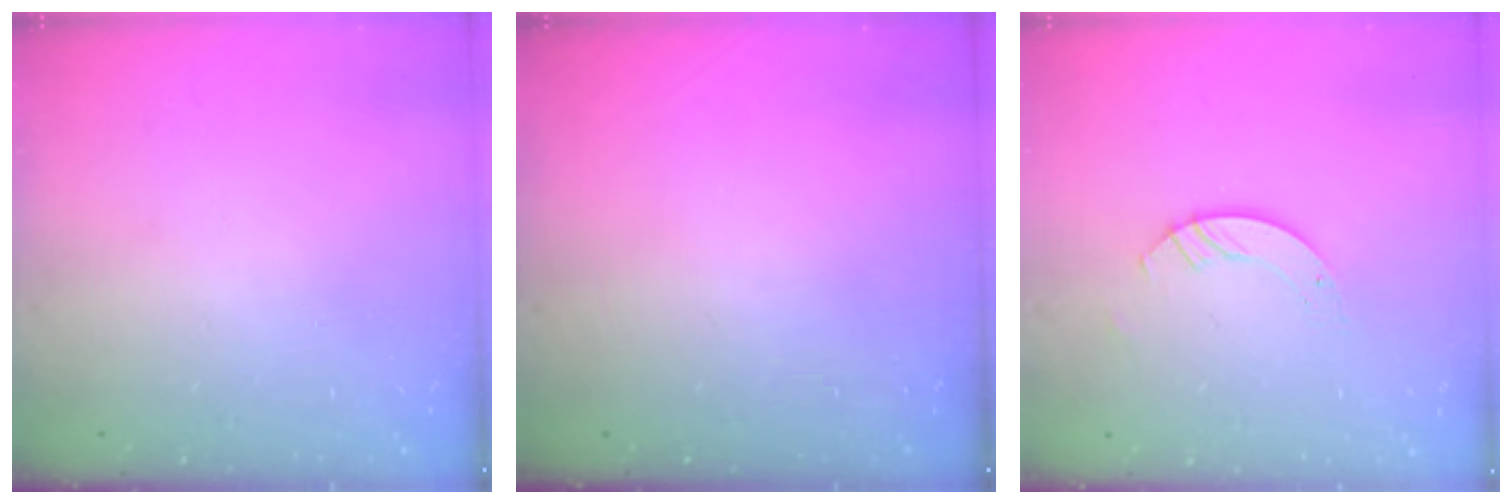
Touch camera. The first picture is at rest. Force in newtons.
{"total": 0.0}
{"total": 4.4, "press": 4.4, "slide": 0.1}